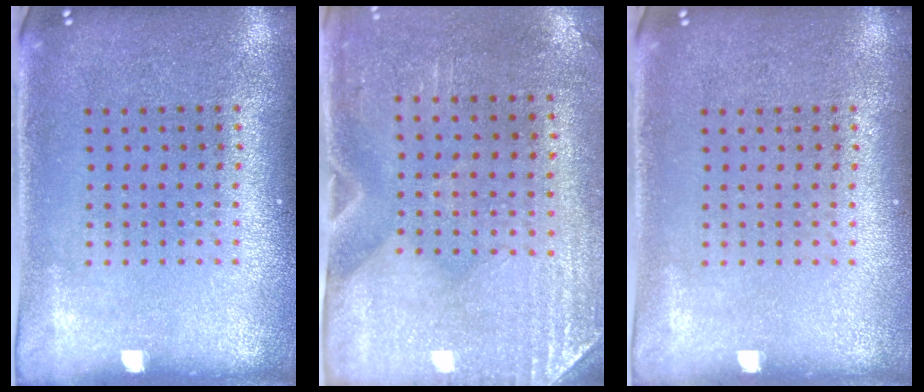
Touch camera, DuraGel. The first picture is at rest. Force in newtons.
{"total": 3.0, "press": 2.5, "slide": 1.5}
{"total": 0.0}